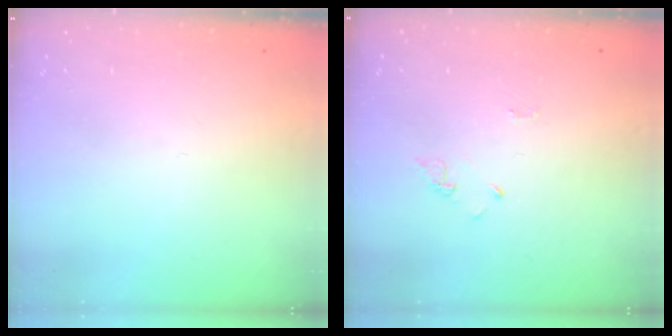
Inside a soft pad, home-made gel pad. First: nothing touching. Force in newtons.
{"total": 2.9, "press": 2.9, "slide": 0.3}